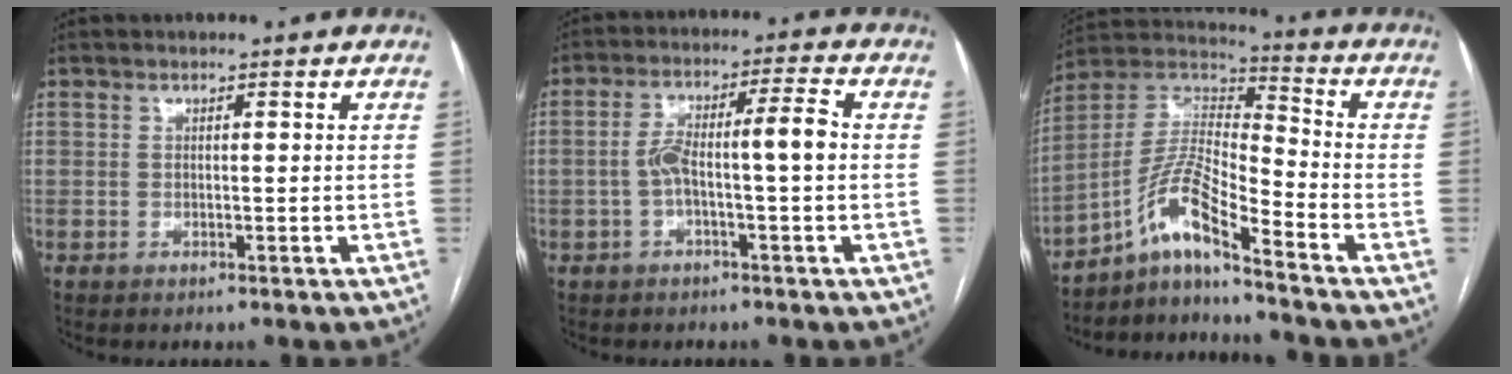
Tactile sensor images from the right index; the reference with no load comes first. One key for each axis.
{"total": 7.4, "fx": -0.9, "fy": 0.9, "fz": 7.3, "tx": -0.133, "ty": 0.032, "tz": -0.015}
{"total": 10.4, "fx": -7.2, "fy": 0.5, "fz": 7.5, "tx": -0.161, "ty": 0.017, "tz": -0.136}